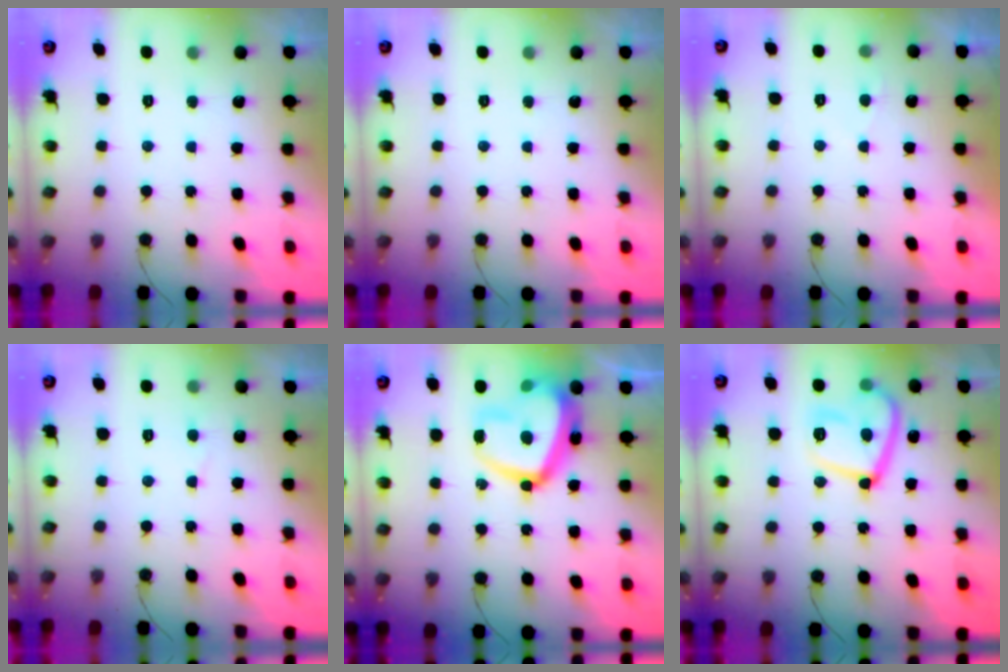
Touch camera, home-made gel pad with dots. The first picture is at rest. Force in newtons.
{"total": 0.0}
{"total": 2.0, "press": 1.9, "slide": 0.3}
{"total": 2.5, "press": 2.4, "slide": 0.4}
{"total": 20.6, "press": 20.5, "slide": 2.0}
{"total": 15.3, "press": 15.2, "slide": 1.7}